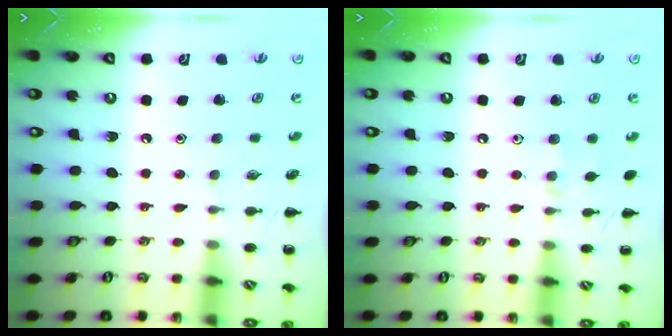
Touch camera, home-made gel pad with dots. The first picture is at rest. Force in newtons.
{"total": 3.3, "press": 3.1, "slide": 1.2}